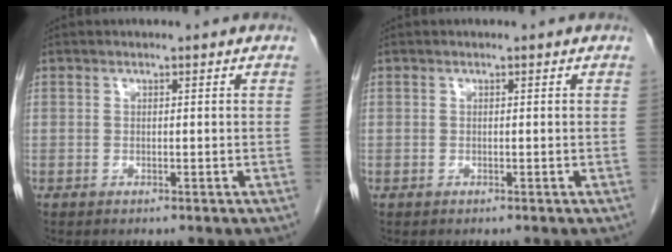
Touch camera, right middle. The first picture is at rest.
{"total": 0.0}